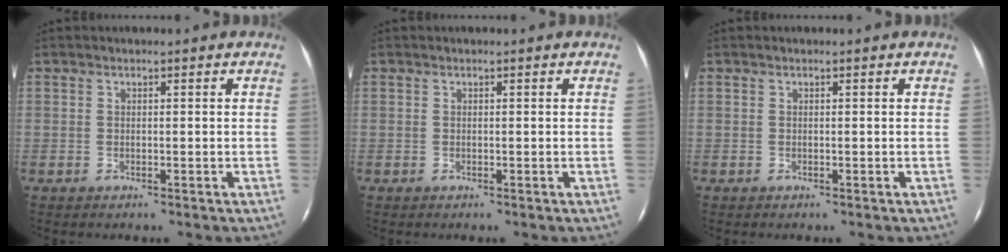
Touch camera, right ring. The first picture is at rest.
{"total": 0.0}
{"total": 0.0}